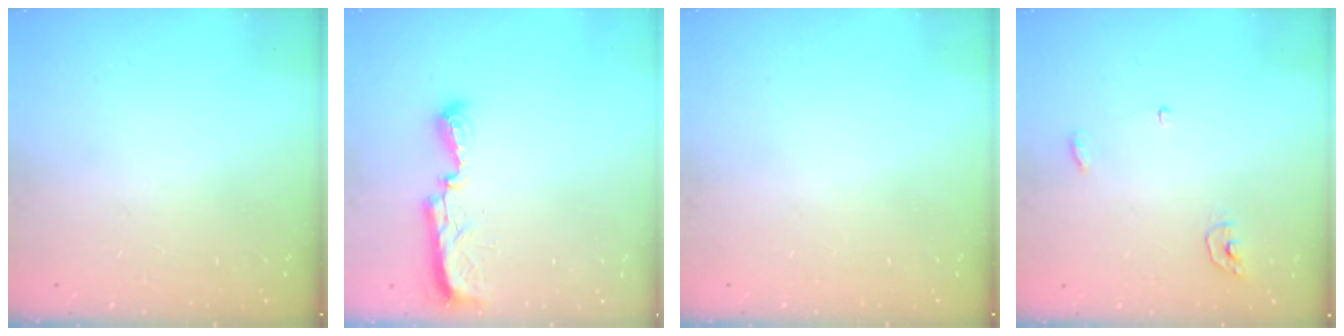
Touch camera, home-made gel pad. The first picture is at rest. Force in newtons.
{"total": 7.7, "press": 7.6, "slide": 0.7}
{"total": 0.0}
{"total": 3.8, "press": 3.8, "slide": 0.5}